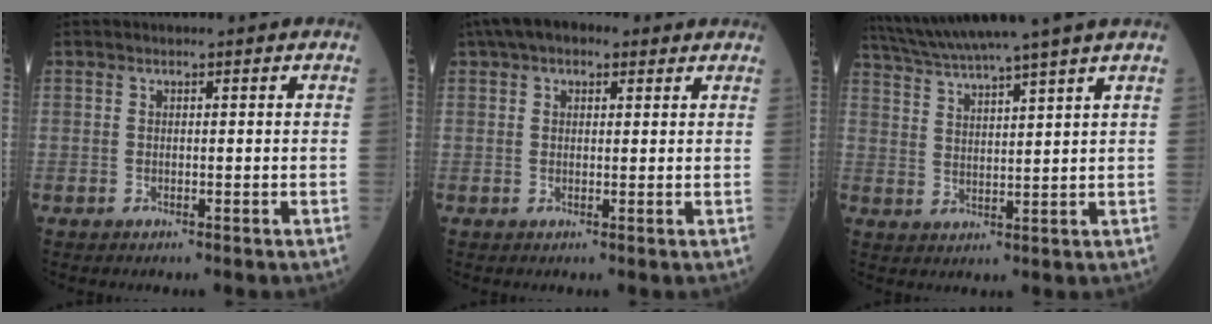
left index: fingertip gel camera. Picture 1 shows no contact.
{"total": 6.7, "force": [4.2, 3.3, 4.0], "torque": [-0.069, 0.042, 0.065]}
{"total": 11.6, "force": [10.0, -2.3, 5.4], "torque": [-0.097, 0.010, 0.162]}